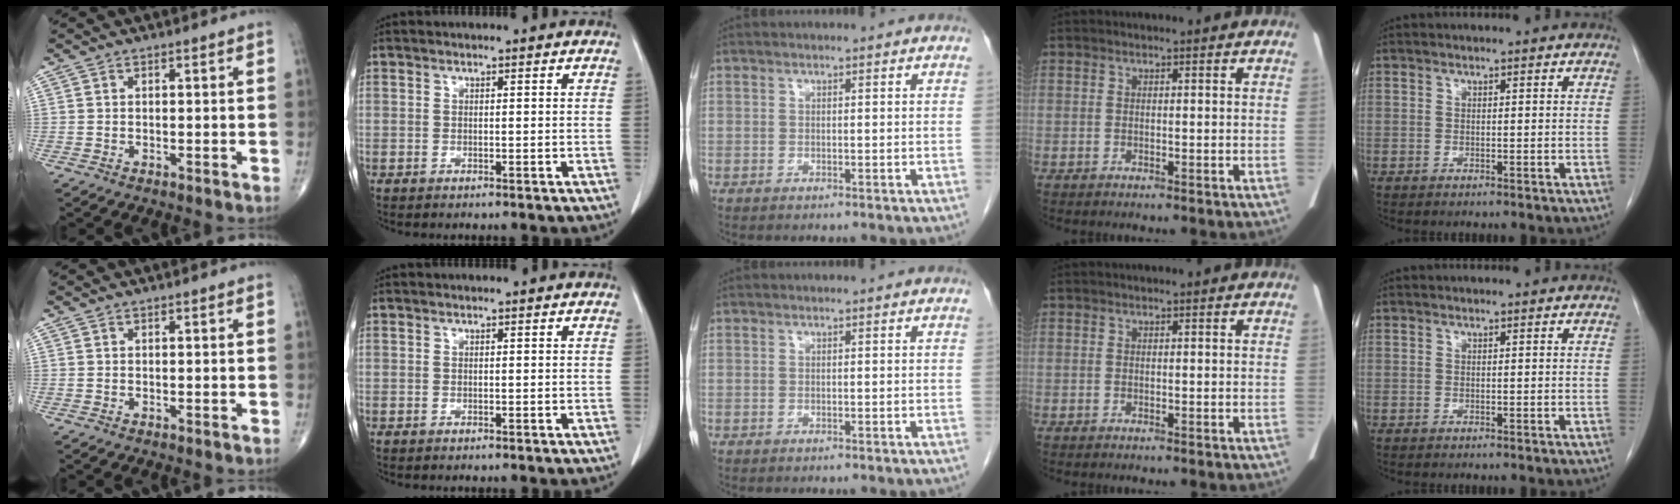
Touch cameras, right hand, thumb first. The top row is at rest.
{}